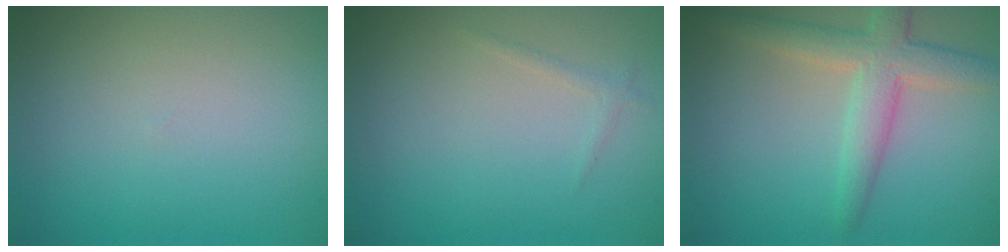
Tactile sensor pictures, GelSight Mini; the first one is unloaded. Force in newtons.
{"total": 0.7, "press": 0.7, "slide": 0.0}
{"total": 4.2, "press": 4.2, "slide": 0.2}